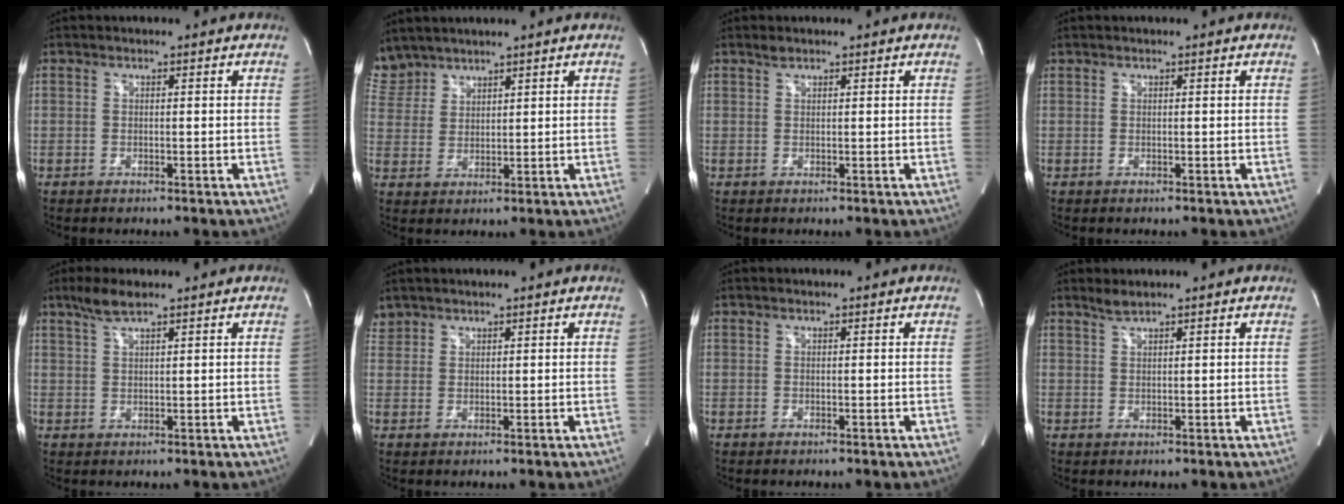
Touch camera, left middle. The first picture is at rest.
{"total": 5.6, "force": [5.2, 2.0, -0.1], "torque": [-0.007, 0.012, 0.118]}
{"total": 0.8, "force": [0.7, 0.2, 0.3], "torque": [-0.013, 0.003, 0.016]}
{"total": 0.0}
{"total": 3.6, "force": [2.7, 0.4, 2.3], "torque": [-0.058, 0.006, 0.057]}
{"total": 2.0, "force": [1.8, 0.8, -0.2], "torque": [0.003, 0.011, 0.036]}
{"total": 0.0}
{"total": 1.5, "force": [1.4, -0.2, 0.5], "torque": [-0.016, 0.003, 0.032]}